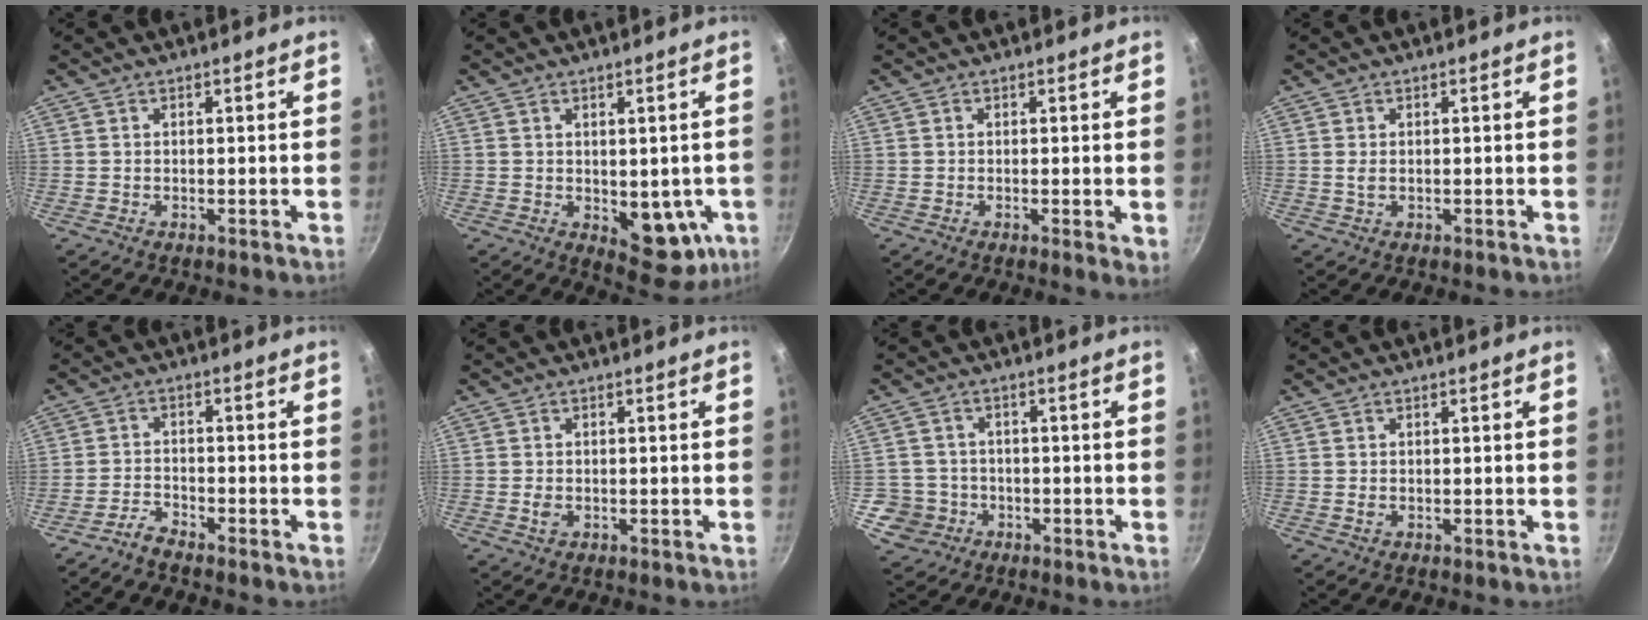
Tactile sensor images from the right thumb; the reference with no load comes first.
{"total": 10.3, "force": [-1.6, 5.7, 8.5], "torque": [-0.064, -0.008, -0.008]}
{"total": 2.2, "force": [-0.1, 0.5, 2.1], "torque": [-0.029, -0.008, -0.004]}
{"total": 1.1, "force": [0.1, 0.6, 0.9], "torque": [-0.019, 0.000, 0.002]}
{"total": 2.9, "force": [-2.7, 0.5, 0.8], "torque": [-0.020, 0.023, -0.059]}
{"total": 1.6, "force": [-0.4, 1.2, 1.0], "torque": [-0.019, 0.000, -0.007]}
{"total": 6.1, "force": [-2.0, 5.7, 0.7], "torque": [0.011, 0.028, -0.033]}
{"total": 0.6, "force": [-0.1, 0.4, 0.4], "torque": [-0.006, 0.001, -0.001]}